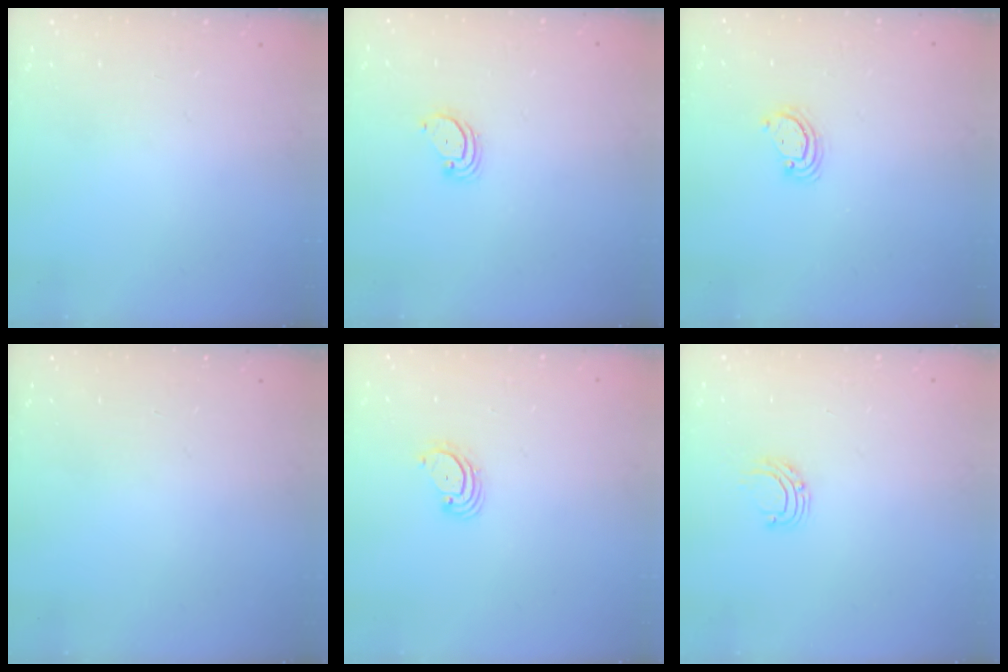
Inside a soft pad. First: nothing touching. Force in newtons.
{"total": 2.2, "press": 2.2, "slide": 0.3}
{"total": 2.6, "press": 2.6, "slide": 0.3}
{"total": 0.0}
{"total": 3.1, "press": 3.1, "slide": 0.3}
{"total": 5.1, "press": 5.1, "slide": 0.4}